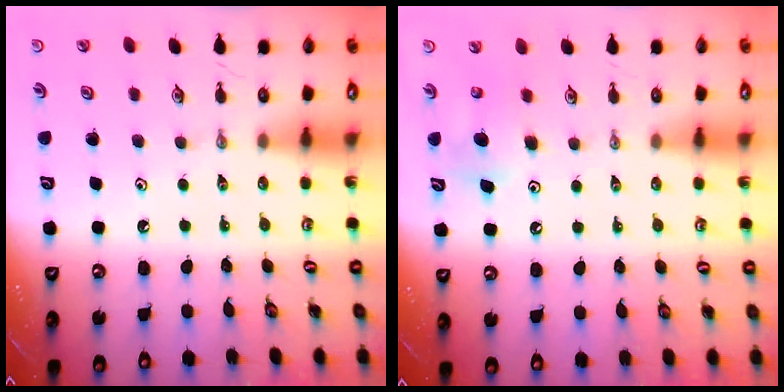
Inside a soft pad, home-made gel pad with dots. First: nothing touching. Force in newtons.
{"total": 6.3, "press": 6.2, "slide": 0.6}